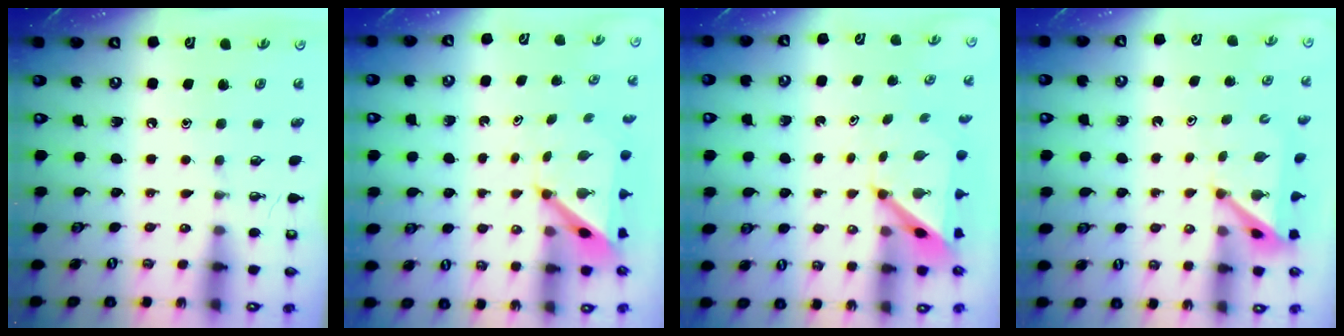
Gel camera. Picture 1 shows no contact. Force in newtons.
{"total": 5.1, "press": 5.1, "slide": 0.5}
{"total": 5.1, "press": 5.1, "slide": 0.5}
{"total": 4.7, "press": 4.7, "slide": 0.5}